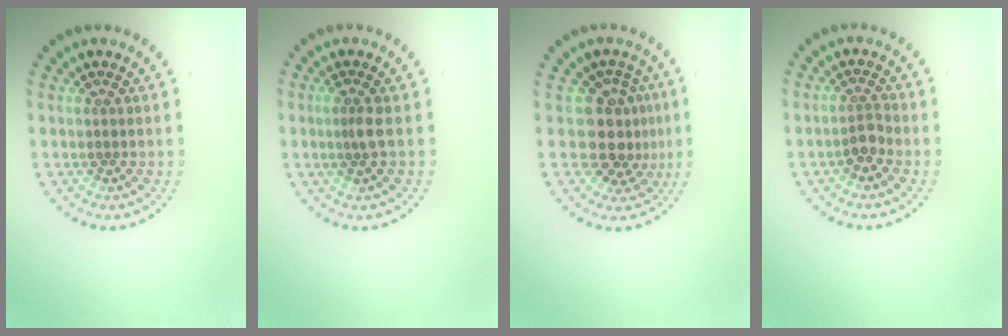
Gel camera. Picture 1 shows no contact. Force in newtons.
{"total": 1.5, "press": 1.2, "slide": 0.9}
{"total": 4.0, "press": 3.3, "slide": 2.2}
{"total": 1.6, "press": 1.3, "slide": 1.0}